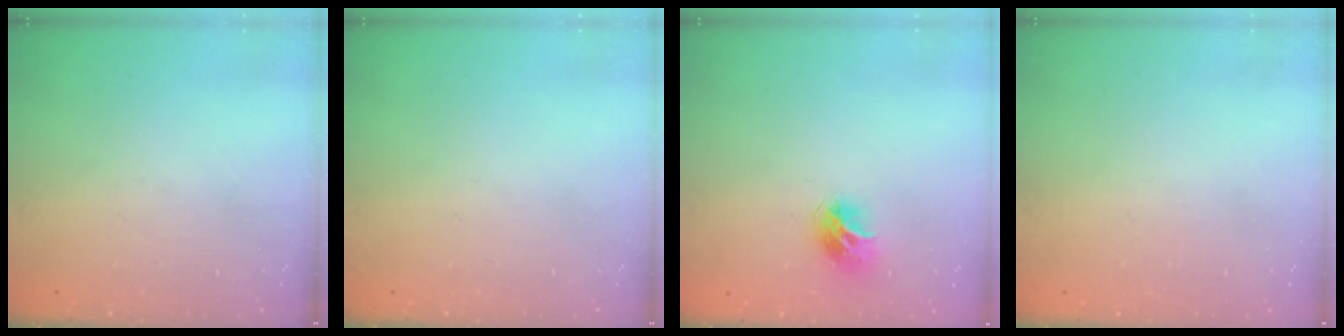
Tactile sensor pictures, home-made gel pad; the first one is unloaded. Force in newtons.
{"total": 0.0}
{"total": 8.6, "press": 8.6, "slide": 0.0}
{"total": 0.7, "press": 0.7, "slide": 0.1}